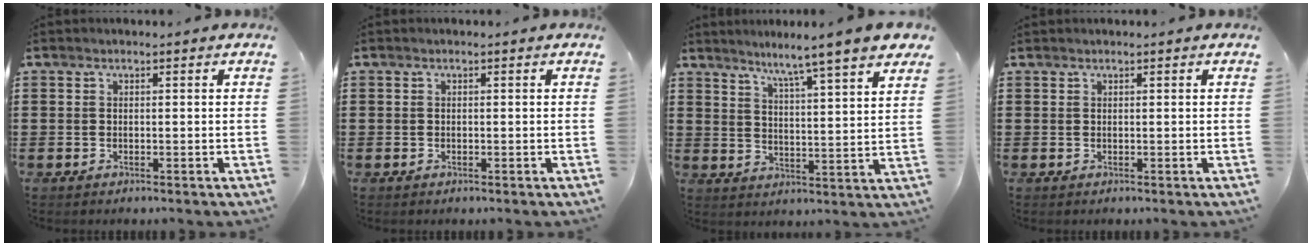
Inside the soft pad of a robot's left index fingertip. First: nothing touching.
{"total": 0.0}
{"total": 5.8, "force": [4.9, -1.4, 2.8], "torque": [-0.076, -0.039, 0.074]}
{"total": 0.0}